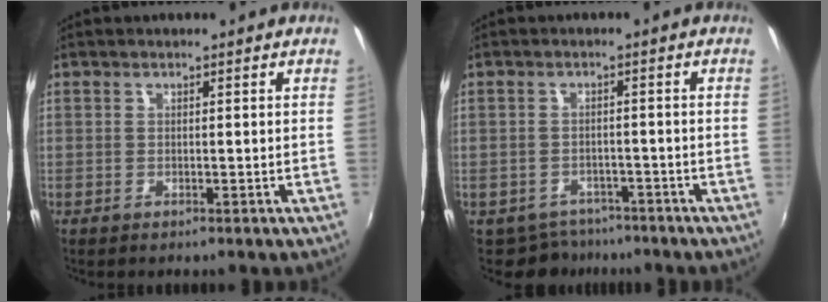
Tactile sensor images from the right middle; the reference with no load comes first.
{"total": 5.6, "force": [-4.5, 3.2, 0.5], "torque": [-0.020, 0.002, -0.067]}